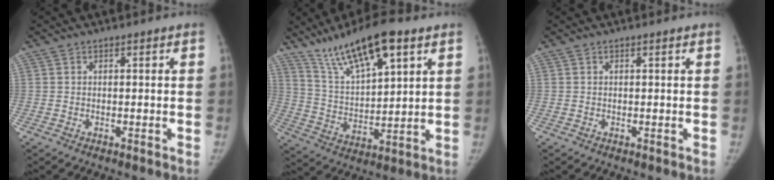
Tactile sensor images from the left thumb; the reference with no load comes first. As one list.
[{"total": 15.7, "force": [10.0, 4.6, 11.1], "torque": [-0.178, -0.035, 0.190]}, {"total": 0.0}]